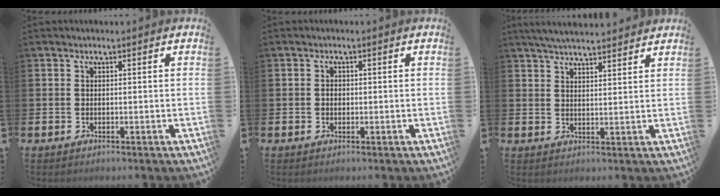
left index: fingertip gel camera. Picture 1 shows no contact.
{"total": 1.0, "force": [-0.1, 0.8, 0.5], "torque": [0.003, -0.001, -0.005]}
{"total": 4.6, "force": [4.5, 0.4, 1.0], "torque": [-0.027, -0.015, 0.082]}